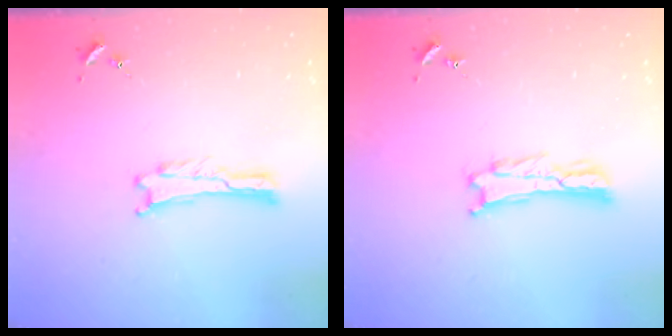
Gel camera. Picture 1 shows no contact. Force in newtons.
{"total": 1.6, "press": 1.6, "slide": 0.2}